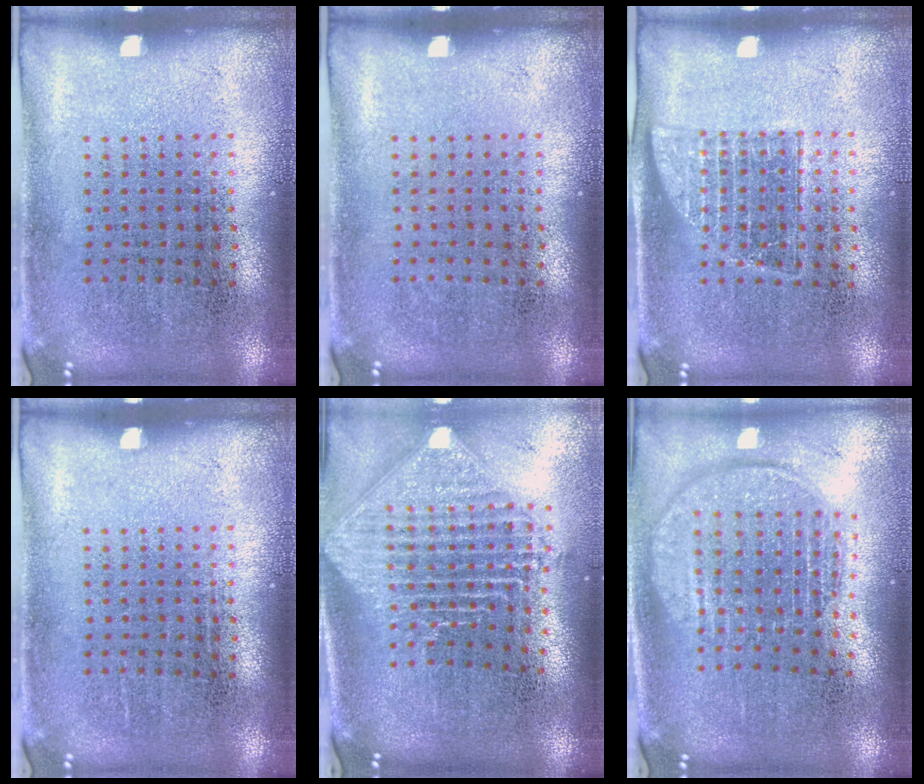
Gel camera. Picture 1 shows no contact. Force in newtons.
{"total": 0.0}
{"total": 1.2, "press": 1.1, "slide": 0.6}
{"total": 0.0}
{"total": 2.5, "press": 1.9, "slide": 1.6}
{"total": 1.8, "press": 1.5, "slide": 1.0}